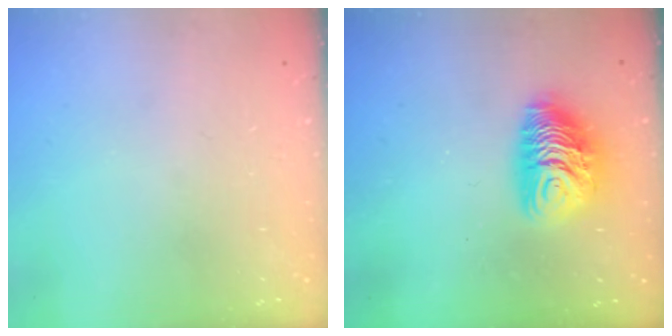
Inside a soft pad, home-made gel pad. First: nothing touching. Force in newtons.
{"total": 10.2, "press": 10.1, "slide": 0.9}